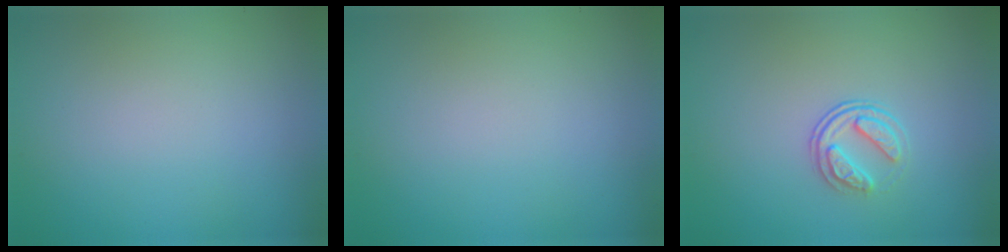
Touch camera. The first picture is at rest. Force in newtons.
{"total": 0.0}
{"total": 2.3, "press": 1.7, "slide": 1.6}